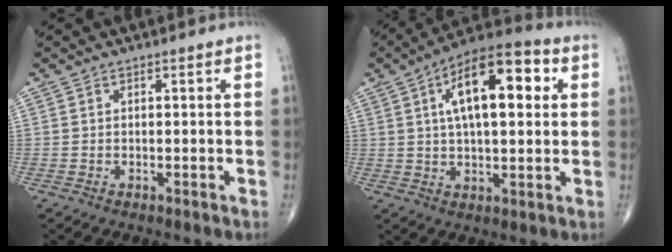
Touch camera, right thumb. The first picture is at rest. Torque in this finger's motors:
{"motor_torque": [0.75, 4.26, 1.64, 0.64, 0.14]}